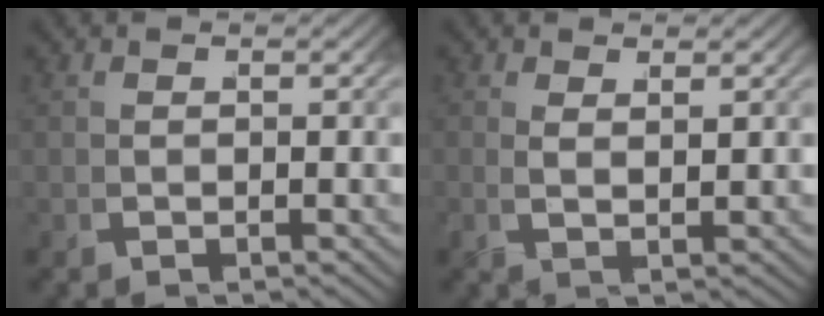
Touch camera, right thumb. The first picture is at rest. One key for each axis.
{"total": 1.1, "fx": 0.8, "fy": -0.6, "fz": 0.4, "tx": -0.005, "ty": 0.009, "tz": 0.015}